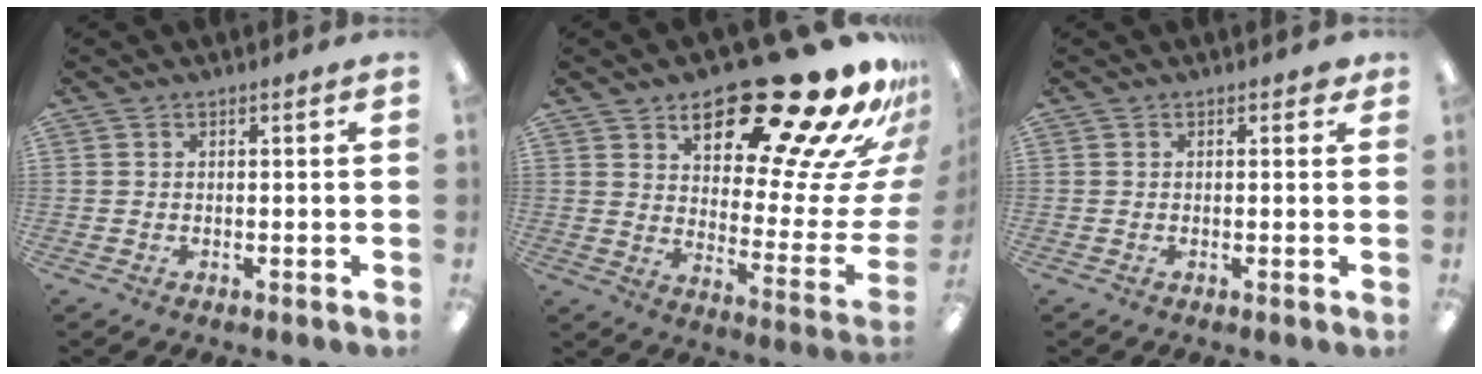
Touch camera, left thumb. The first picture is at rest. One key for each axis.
{"total": 26.5, "fx": 19.1, "fy": 7.7, "fz": 16.7, "tx": -0.211, "ty": -0.144, "tz": 0.301}
{"total": 1.2, "fx": 0.6, "fy": 0.7, "fz": 0.8, "tx": -0.010, "ty": 0.001, "tz": 0.009}